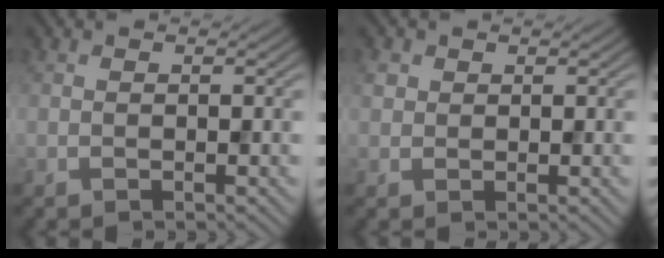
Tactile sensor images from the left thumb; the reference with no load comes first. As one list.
[{"total": 1.4, "force": [0.6, 1.3, 0.3], "torque": [-0.010, 0.000, 0.010]}]